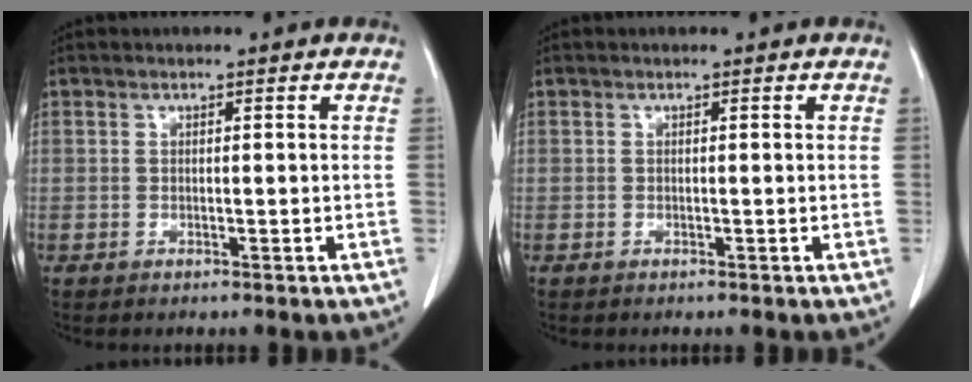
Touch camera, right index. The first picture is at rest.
{"total": 0.0}